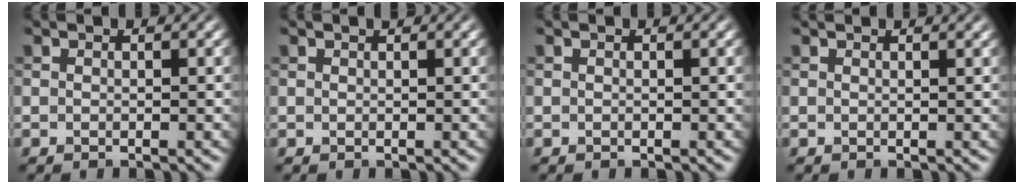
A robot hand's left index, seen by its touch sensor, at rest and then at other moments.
{"total": 0.0}
{"total": 0.0}
{"total": 1.5, "force": [1.3, 0.3, 0.6], "torque": [-0.003, 0.000, 0.010]}